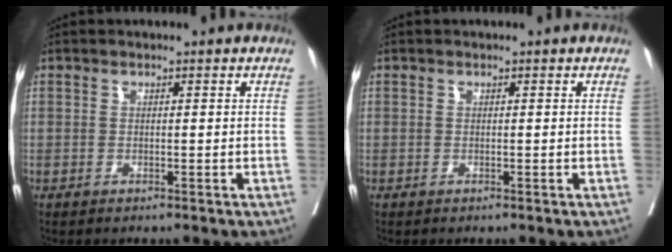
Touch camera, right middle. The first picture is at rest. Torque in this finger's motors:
{"motor_torque": [-0.04, 0.04, 0.00, -0.01]}